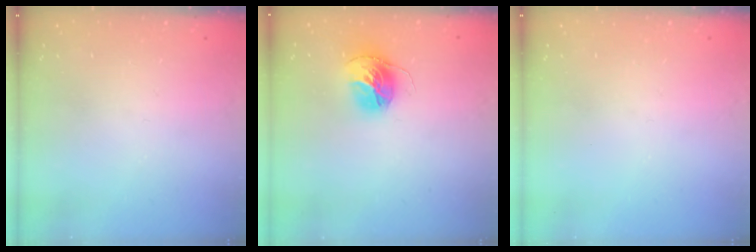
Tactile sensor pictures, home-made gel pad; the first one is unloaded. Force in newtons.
{"total": 13.9, "press": 13.8, "slide": 1.4}
{"total": 0.0}